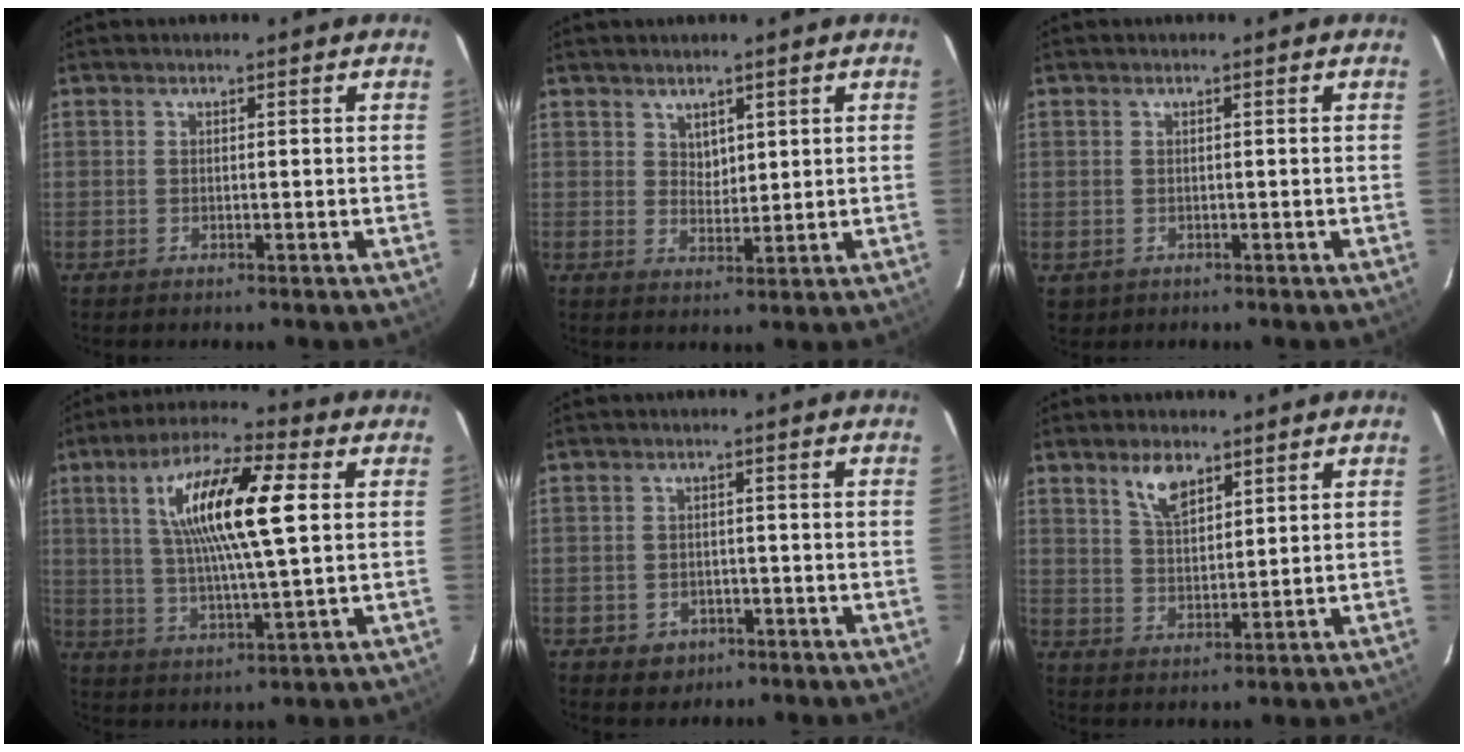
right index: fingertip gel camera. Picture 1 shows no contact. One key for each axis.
{"total": 2.9, "fx": 2.0, "fy": 1.9, "fz": 1.0, "tx": -0.011, "ty": 0.000, "tz": 0.038}
{"total": 2.2, "fx": -0.3, "fy": 2.2, "fz": 0.3, "tx": -0.004, "ty": -0.001, "tz": 0.000}
{"total": 16.1, "fx": 3.8, "fy": 3.3, "fz": 15.3, "tx": -0.284, "ty": 0.015, "tz": 0.066}
{"total": 4.3, "fx": -2.1, "fy": 3.6, "fz": 0.9, "tx": -0.030, "ty": 0.007, "tz": -0.023}
{"total": 6.0, "fx": 3.9, "fy": 2.7, "fz": 3.8, "tx": -0.066, "ty": 0.003, "tz": 0.075}